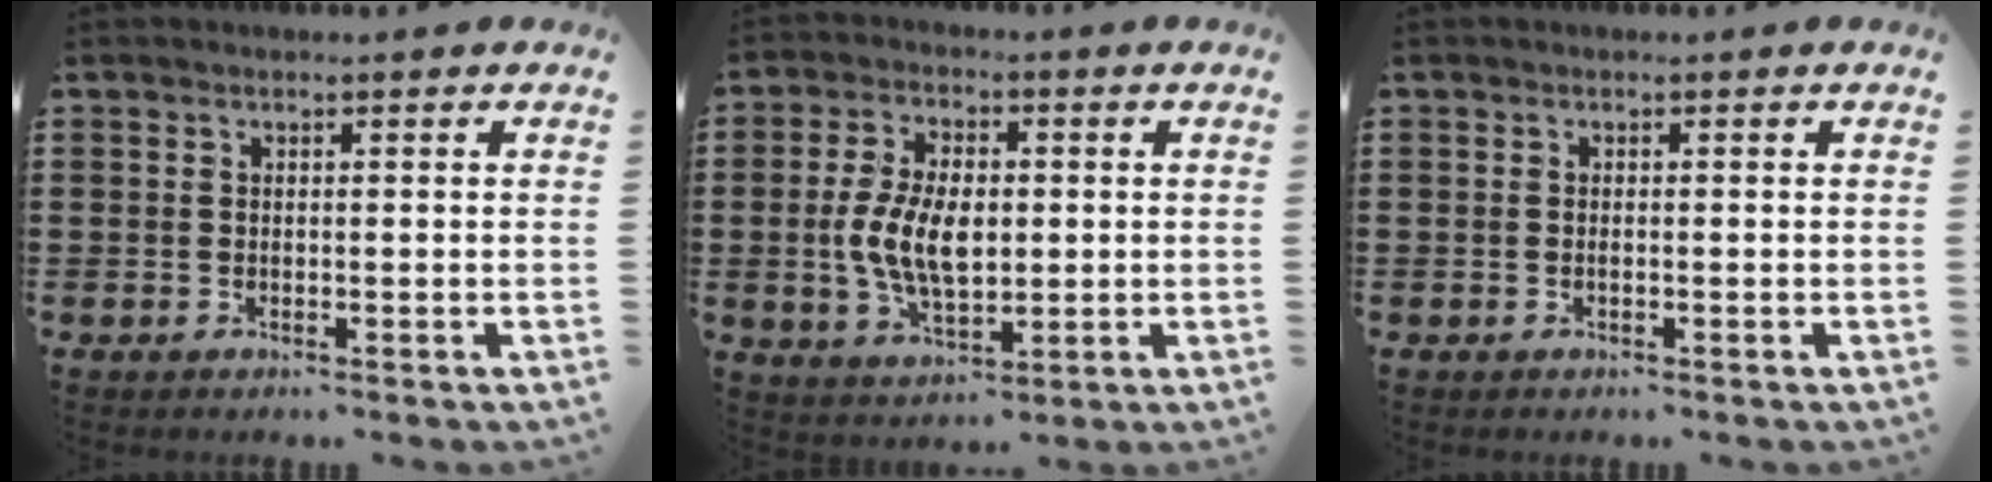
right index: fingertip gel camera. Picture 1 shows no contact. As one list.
[{"total": 8.5, "force": [-0.4, 4.8, 7.0], "torque": [-0.157, 0.004, -0.011]}, {"total": 0.0}]